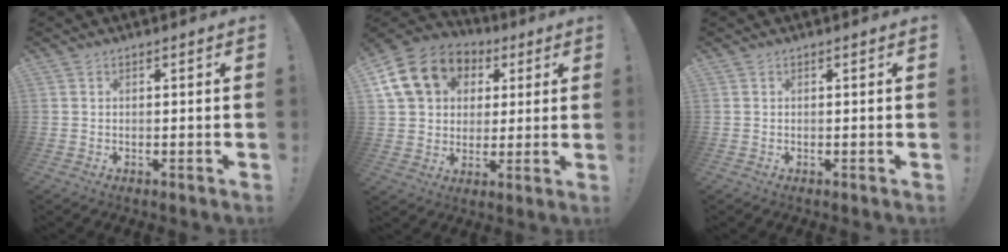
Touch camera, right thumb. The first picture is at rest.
{"total": 17.7, "force": [6.5, 14.0, 8.5], "torque": [-0.127, -0.017, 0.137]}
{"total": 0.0}